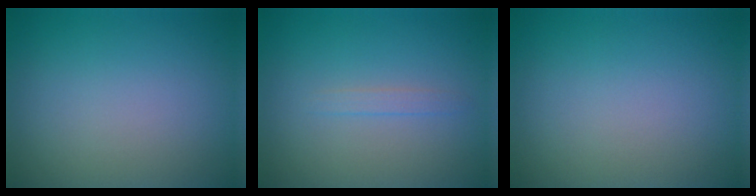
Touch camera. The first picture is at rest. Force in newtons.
{"total": 0.8, "press": 0.8, "slide": 0.2}
{"total": 0.0}